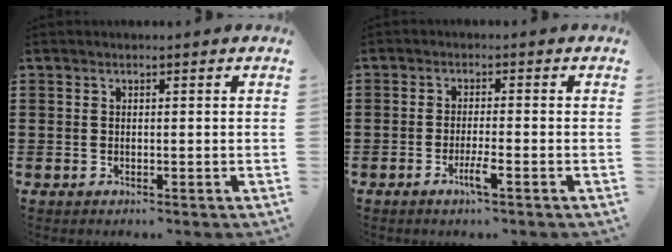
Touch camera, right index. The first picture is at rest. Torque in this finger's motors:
{"motor_torque": [-0.22, 0.22, 0.08, 0.02]}